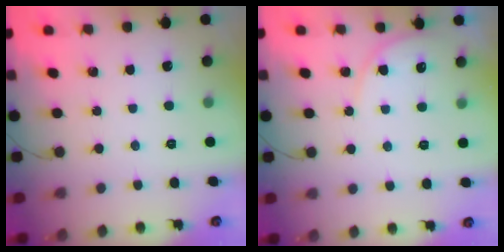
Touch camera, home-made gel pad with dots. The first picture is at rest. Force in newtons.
{"total": 4.4, "press": 4.4, "slide": 0.5}